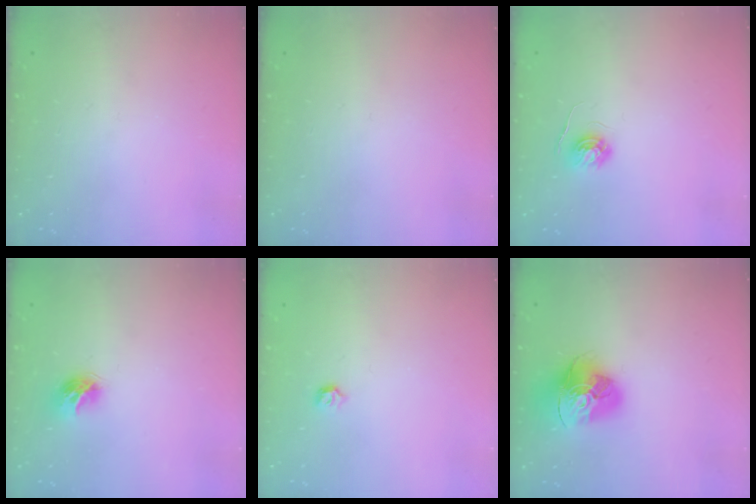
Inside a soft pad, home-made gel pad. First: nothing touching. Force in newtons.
{"total": 0.0}
{"total": 4.7, "press": 4.6, "slide": 0.4}
{"total": 8.6, "press": 8.6, "slide": 0.0}
{"total": 4.0, "press": 3.9, "slide": 0.7}
{"total": 15.5, "press": 15.4, "slide": 1.7}